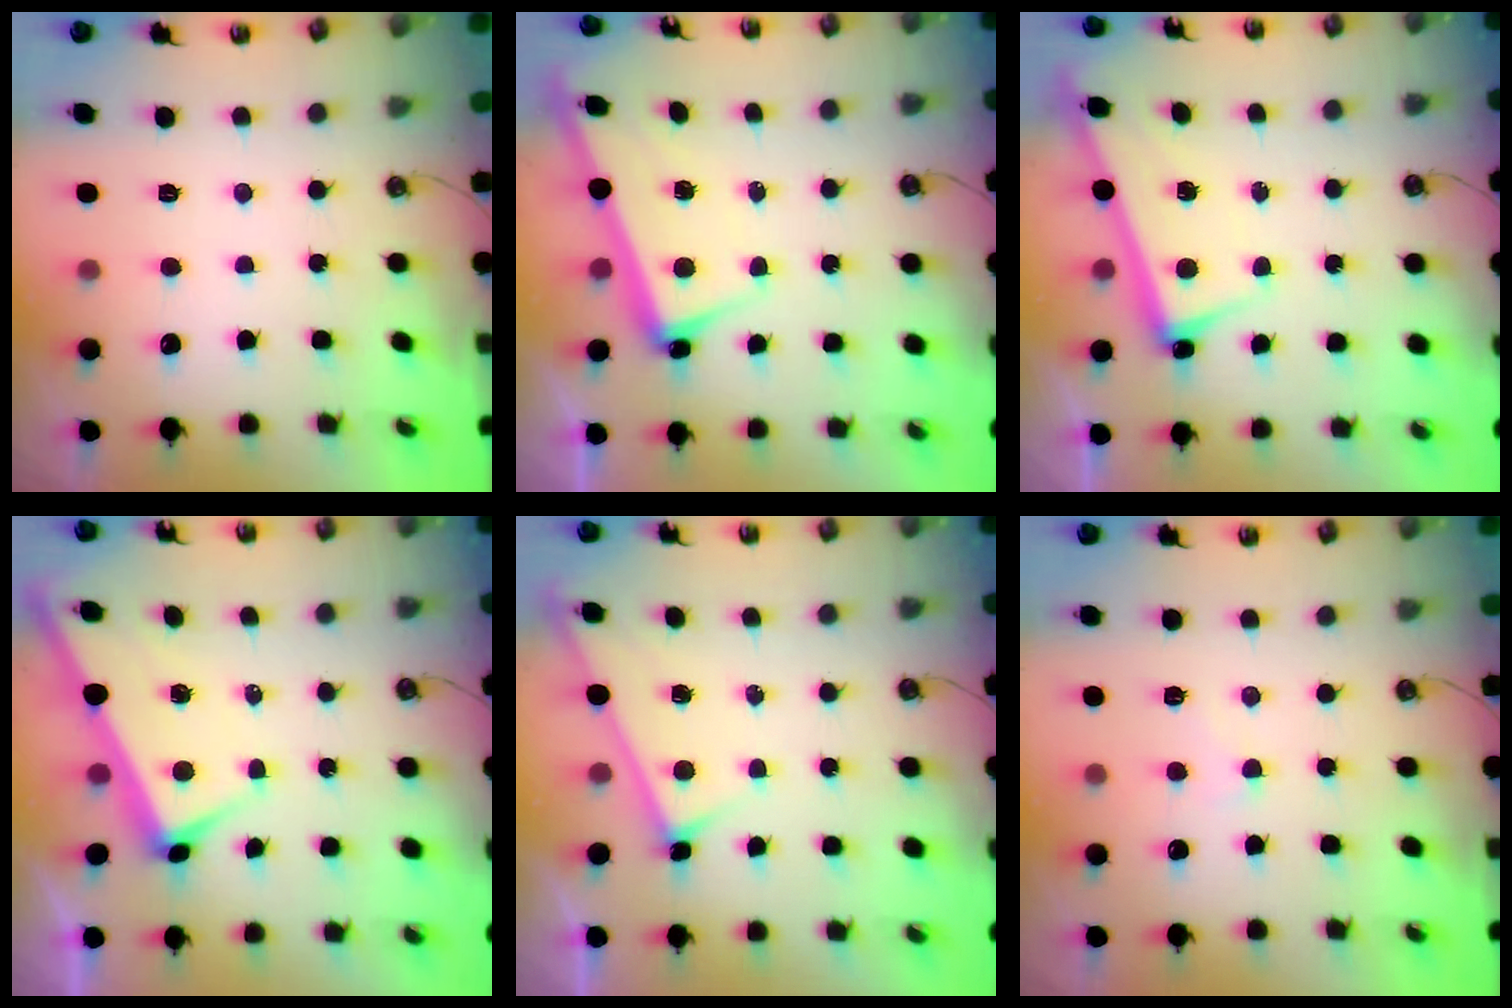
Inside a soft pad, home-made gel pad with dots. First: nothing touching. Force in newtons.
{"total": 2.4, "press": 2.3, "slide": 0.7}
{"total": 2.7, "press": 2.5, "slide": 1.0}
{"total": 2.8, "press": 2.7, "slide": 0.6}
{"total": 3.5, "press": 3.5, "slide": 0.2}
{"total": 3.4, "press": 3.4, "slide": 0.4}